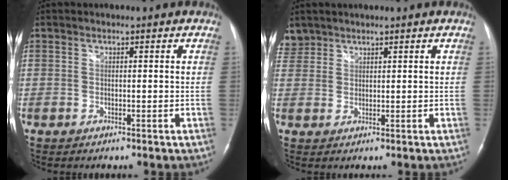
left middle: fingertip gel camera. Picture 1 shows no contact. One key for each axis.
{"total": 3.0, "fx": 2.5, "fy": 1.6, "fz": -0.3, "tx": 0.009, "ty": 0.010, "tz": 0.051}